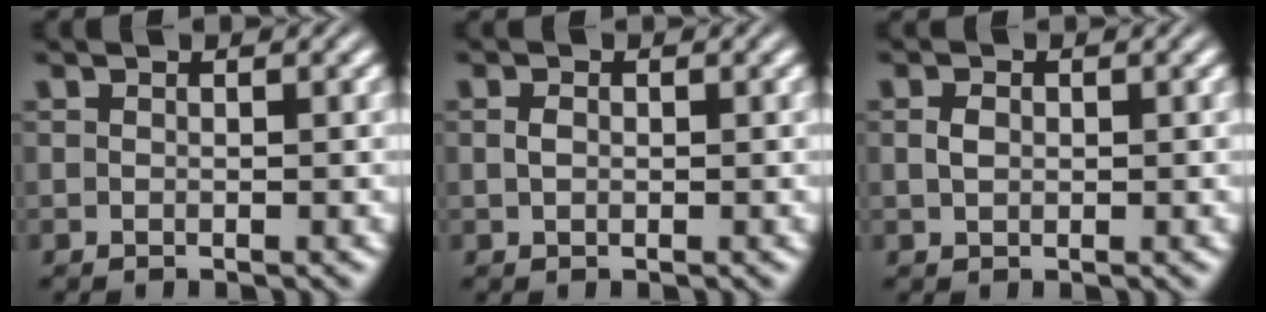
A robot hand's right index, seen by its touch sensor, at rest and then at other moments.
{"total": 0.8, "force": [0.0, -0.7, 0.3], "torque": [-0.003, -0.006, 0.008]}
{"total": 0.7, "force": [0.2, -0.5, 0.5], "torque": [-0.003, -0.006, 0.012]}